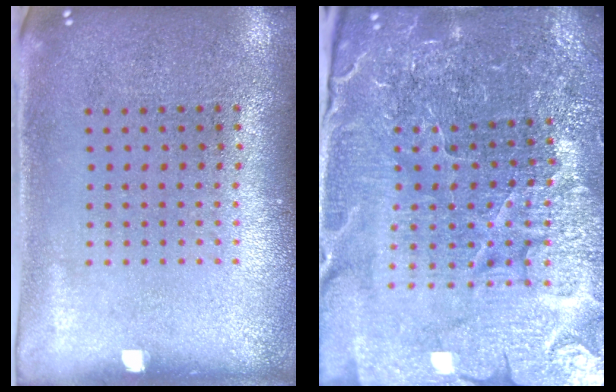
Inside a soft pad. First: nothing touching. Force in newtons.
{"total": 5.3, "press": 5.0, "slide": 1.8}